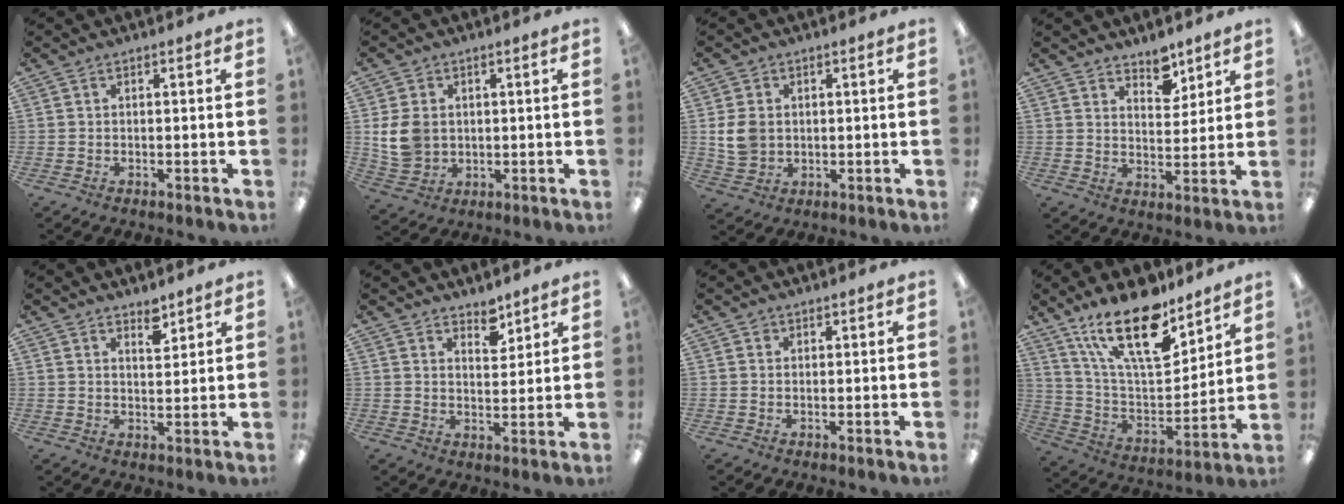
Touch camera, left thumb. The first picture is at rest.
{"total": 8.4, "force": [1.2, 6.9, 4.6], "torque": [-0.112, 0.010, 0.025]}
{"total": 6.7, "force": [0.8, 5.5, 3.7], "torque": [-0.084, 0.005, 0.015]}
{"total": 6.3, "force": [5.3, 2.9, 1.8], "torque": [-0.010, -0.035, 0.094]}
{"total": 4.1, "force": [3.4, 1.6, 1.6], "torque": [-0.006, -0.026, 0.056]}
{"total": 4.7, "force": [4.2, 1.8, 1.0], "torque": [0.003, -0.033, 0.073]}
{"total": 0.9, "force": [0.7, 0.7, 0.1], "torque": [-0.002, 0.001, 0.013]}
{"total": 21.8, "force": [14.9, 8.4, 13.5], "torque": [-0.249, -0.086, 0.258]}